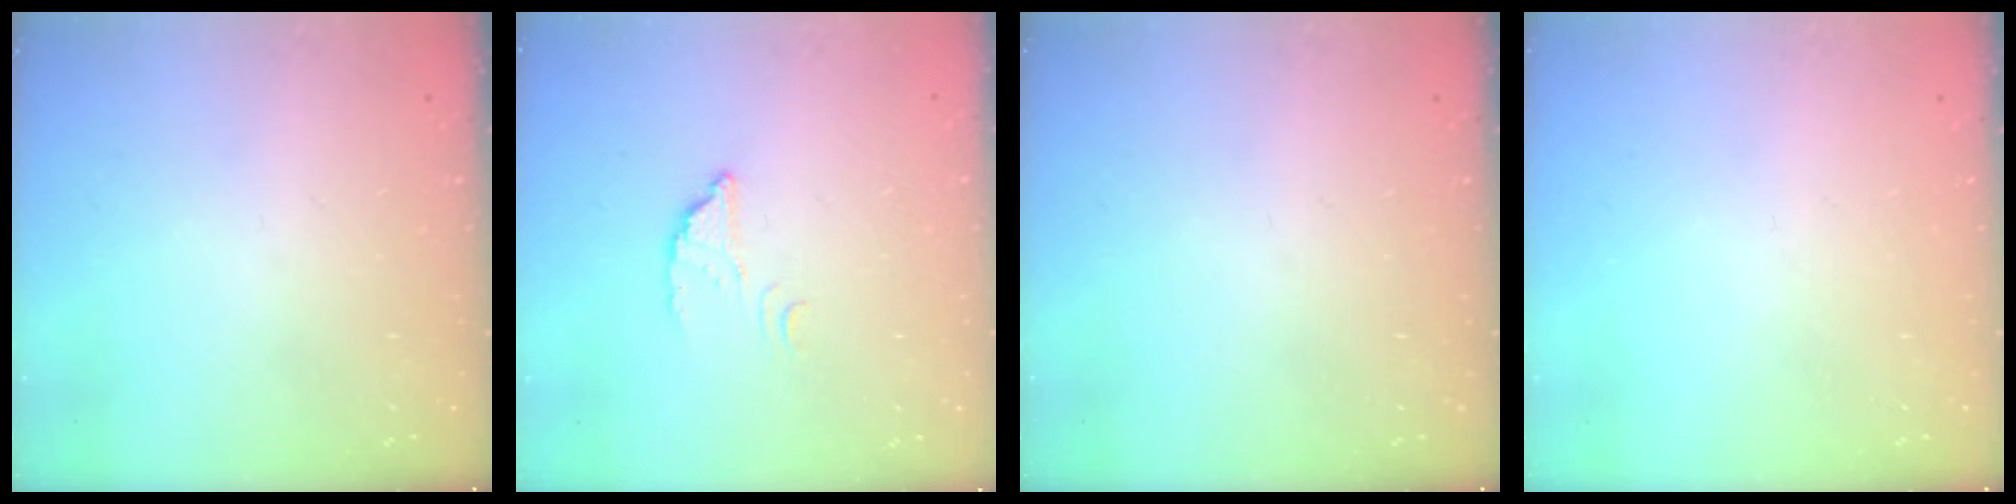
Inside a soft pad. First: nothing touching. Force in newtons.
{"total": 2.5, "press": 2.5, "slide": 0.1}
{"total": 0.0}
{"total": 0.0}